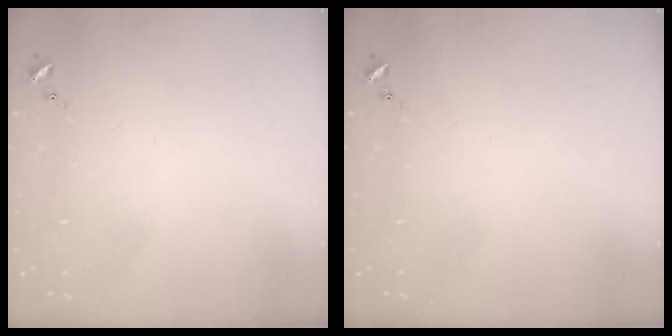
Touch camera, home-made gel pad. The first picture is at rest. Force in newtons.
{"total": 0.0}